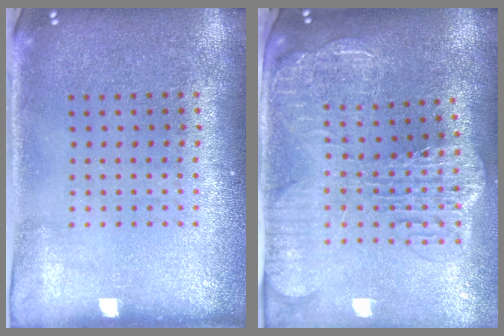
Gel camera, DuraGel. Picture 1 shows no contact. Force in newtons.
{"total": 3.1, "press": 2.6, "slide": 1.8}